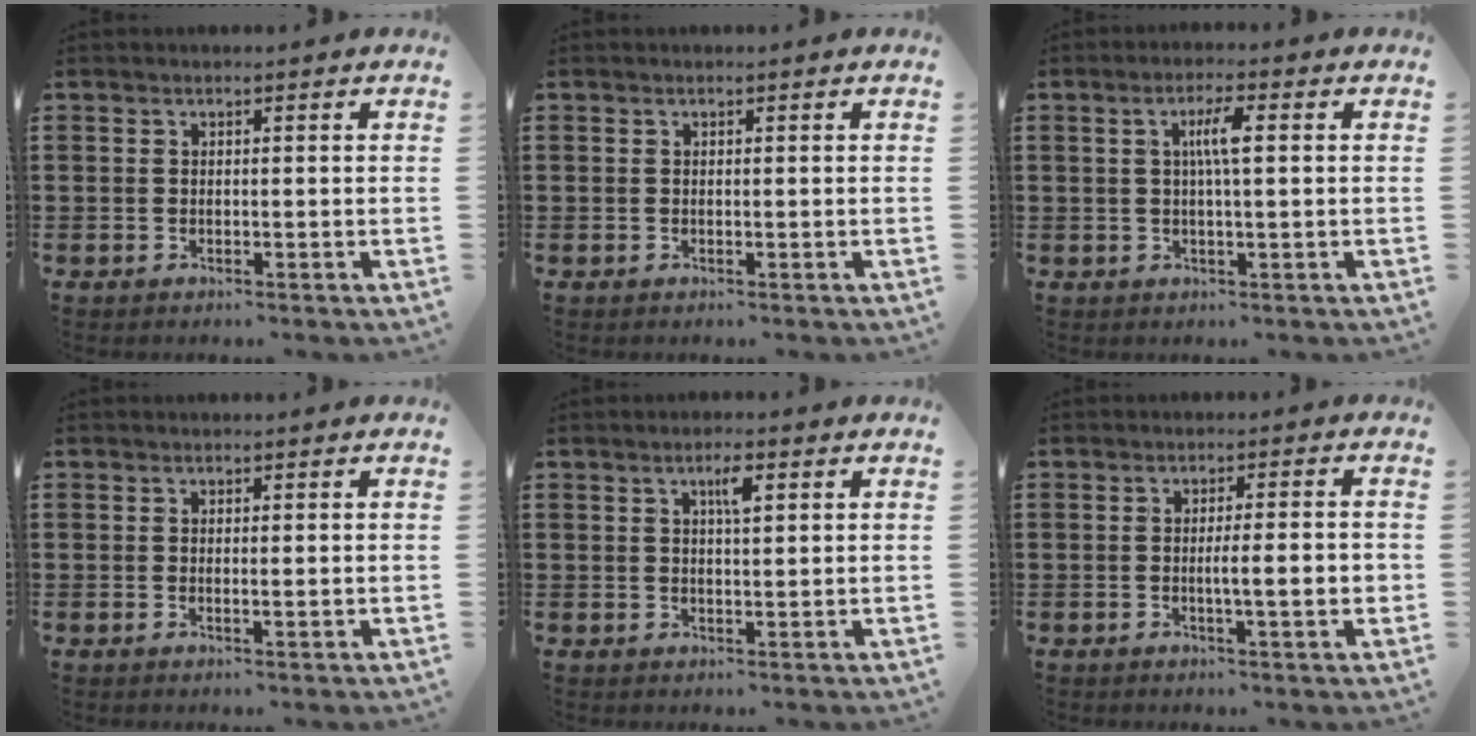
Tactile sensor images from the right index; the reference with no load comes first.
{"total": 0.0}
{"total": 4.2, "force": [0.6, 0.6, 4.1], "torque": [-0.078, 0.004, 0.006]}
{"total": 0.7, "force": [0.0, 0.0, 0.7], "torque": [-0.013, -0.002, 0.000]}
{"total": 3.1, "force": [1.3, 0.8, 2.7], "torque": [-0.048, 0.006, 0.017]}
{"total": 4.6, "force": [-0.8, 0.1, 4.5], "torque": [-0.077, -0.005, -0.016]}